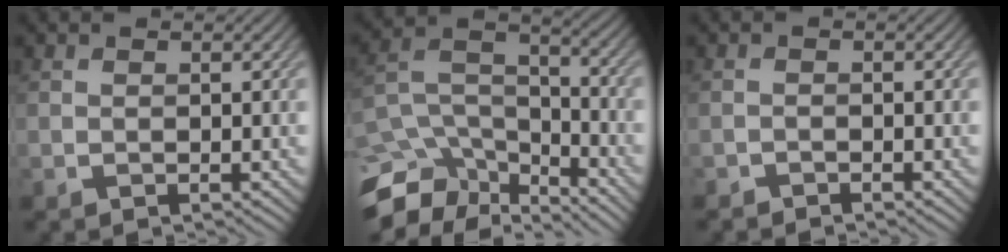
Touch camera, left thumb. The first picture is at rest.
{"total": 12.2, "force": [-9.4, 5.6, 5.3], "torque": [-0.146, -0.012, -0.139]}
{"total": 1.0, "force": [-1.0, 0.0, -0.1], "torque": [0.003, 0.001, -0.023]}